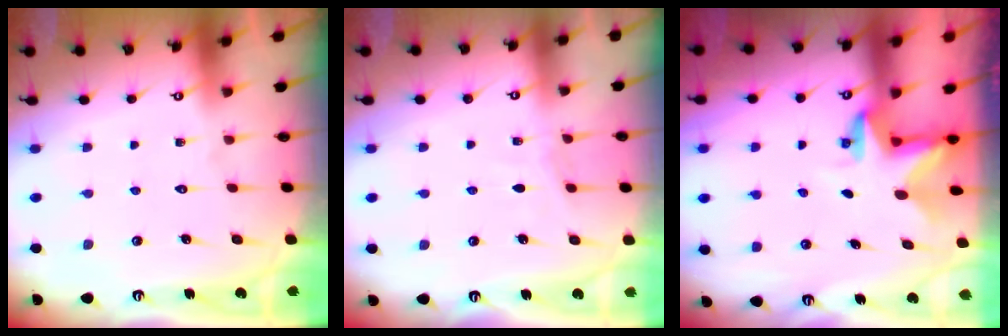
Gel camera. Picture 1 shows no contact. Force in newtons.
{"total": 2.4, "press": 2.4, "slide": 0.3}
{"total": 2.9, "press": 2.9, "slide": 0.3}